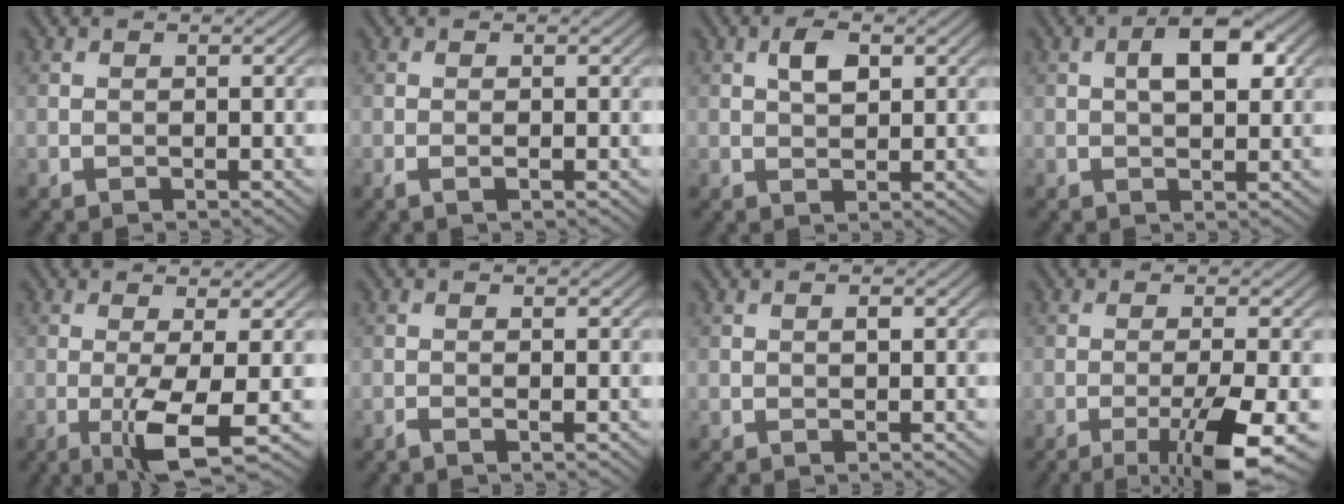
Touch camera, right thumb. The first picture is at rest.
{"total": 1.0, "force": [-0.4, 0.1, 0.9], "torque": [-0.022, -0.001, -0.009]}
{"total": 3.0, "force": [1.1, 1.5, 2.4], "torque": [-0.048, 0.003, 0.019]}
{"total": 5.4, "force": [1.3, 2.5, 4.6], "torque": [-0.076, 0.007, 0.018]}
{"total": 5.7, "force": [-1.6, 0.7, 5.4], "torque": [-0.105, 0.002, -0.030]}
{"total": 0.8, "force": [-0.5, 0.0, 0.7], "torque": [-0.015, 0.002, -0.011]}
{"total": 0.6, "force": [0.1, 0.2, 0.5], "torque": [-0.007, 0.000, 0.001]}
{"total": 8.2, "force": [-3.8, 1.2, 7.2], "torque": [-0.109, 0.000, -0.060]}